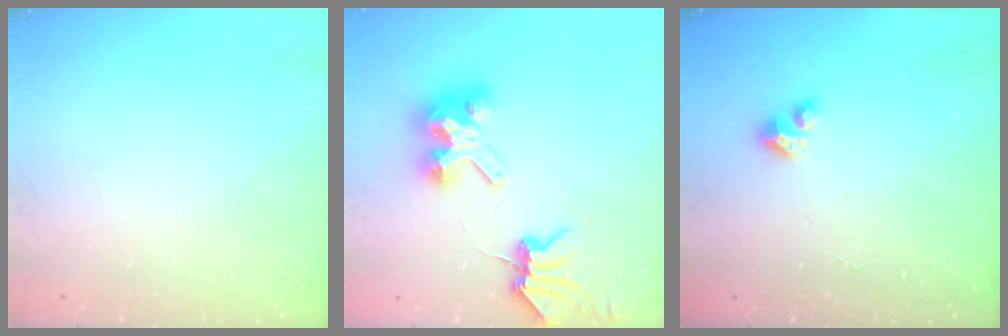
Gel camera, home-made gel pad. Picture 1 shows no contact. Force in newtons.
{"total": 7.1, "press": 7.0, "slide": 0.9}
{"total": 2.9, "press": 2.9, "slide": 0.2}